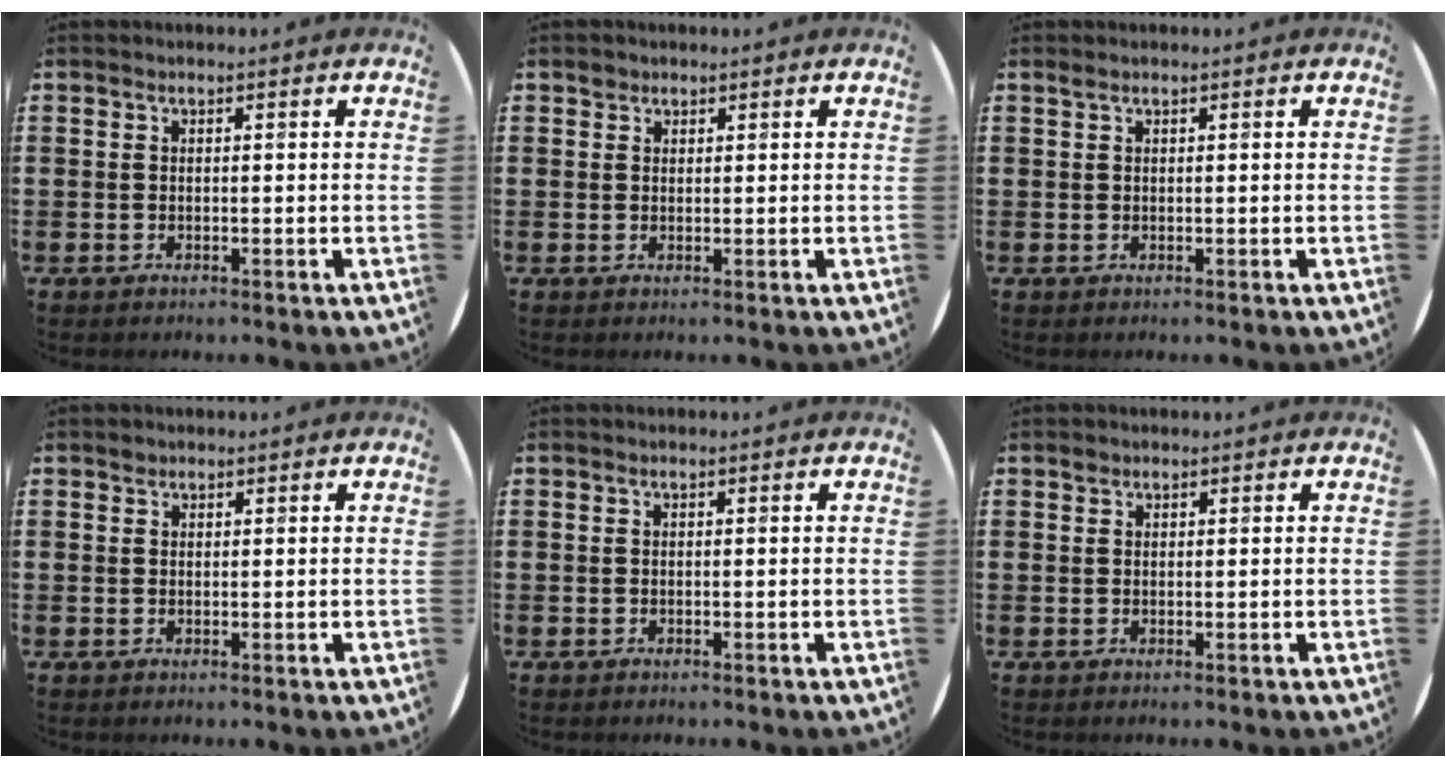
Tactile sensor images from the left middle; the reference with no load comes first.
{"total": 1.1, "force": [0.9, 0.7, 0.0], "torque": [0.007, 0.000, 0.016]}
{"total": 0.0}
{"total": 0.6, "force": [0.5, 0.3, -0.1], "torque": [0.002, 0.004, 0.009]}
{"total": 0.0}
{"total": 0.6, "force": [0.5, 0.3, -0.1], "torque": [0.002, 0.004, 0.010]}